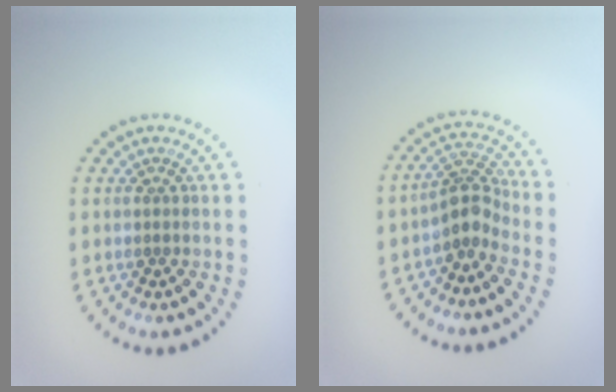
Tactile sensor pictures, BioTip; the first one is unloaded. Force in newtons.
{"total": 2.9, "press": 2.2, "slide": 1.8}